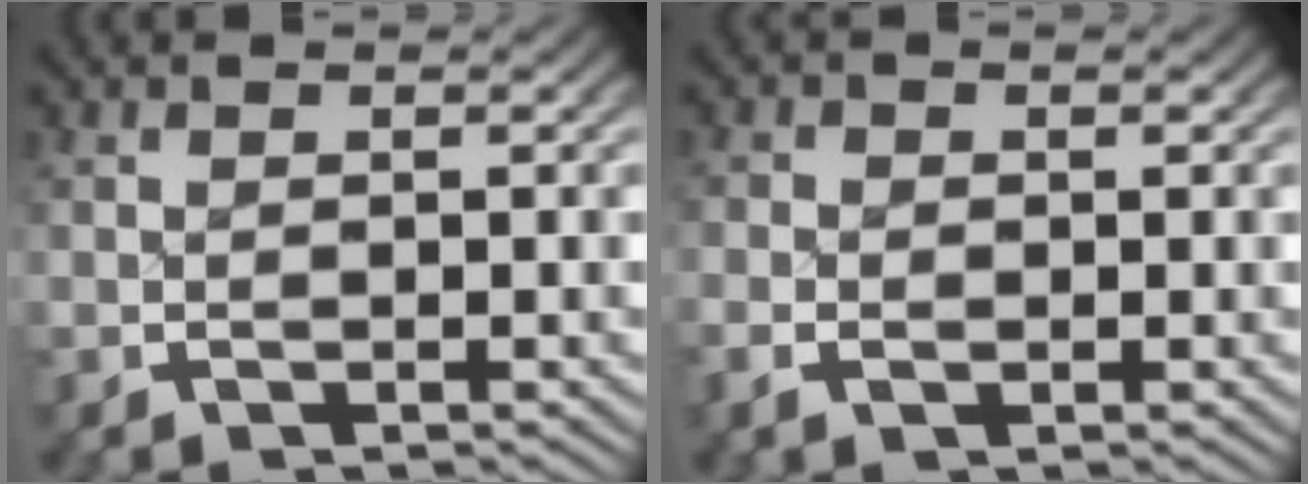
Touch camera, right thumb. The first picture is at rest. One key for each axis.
{"total": 1.5, "fx": -0.5, "fy": 1.2, "fz": 0.8, "tx": -0.013, "ty": -0.005, "tz": -0.011}